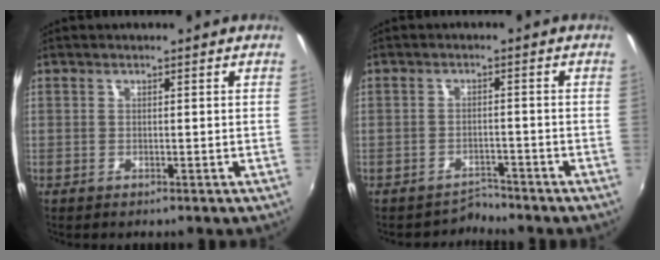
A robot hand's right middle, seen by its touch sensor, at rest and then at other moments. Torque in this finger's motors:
{"motor_torque": [-0.79, -0.02, -0.16, -0.11]}